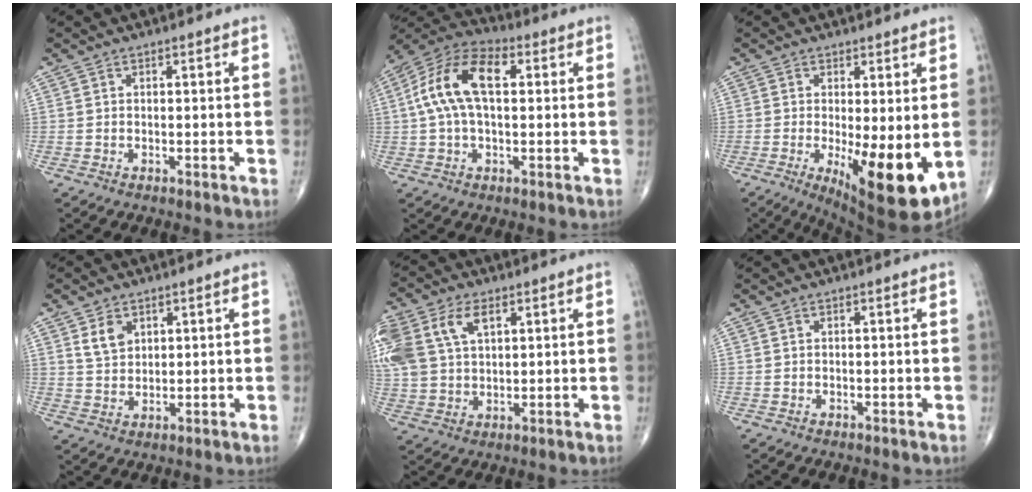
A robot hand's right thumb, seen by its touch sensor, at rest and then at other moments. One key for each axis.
{"total": 13.8, "fx": 2.3, "fy": 7.4, "fz": 11.5, "tx": -0.230, "ty": 0.034, "tz": 0.035}
{"total": 13.0, "fx": -2.2, "fy": 4.1, "fz": 12.1, "tx": -0.177, "ty": -0.031, "tz": -0.020}
{"total": 4.5, "fx": 2.2, "fy": 3.1, "fz": 2.4, "tx": -0.030, "ty": -0.015, "tz": 0.047}
{"total": 17.8, "fx": 6.6, "fy": 11.5, "fz": 11.8, "tx": -0.299, "ty": 0.025, "tz": 0.131}
{"total": 0.0}